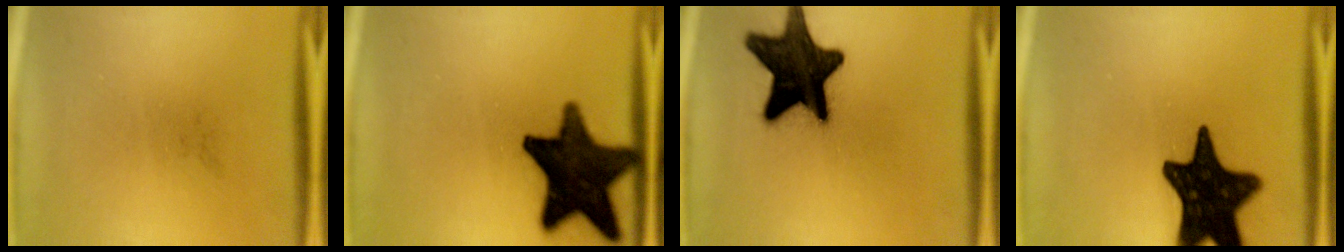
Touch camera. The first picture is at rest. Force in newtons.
{"total": 17.9}
{"total": 19.0}
{"total": 18.4}